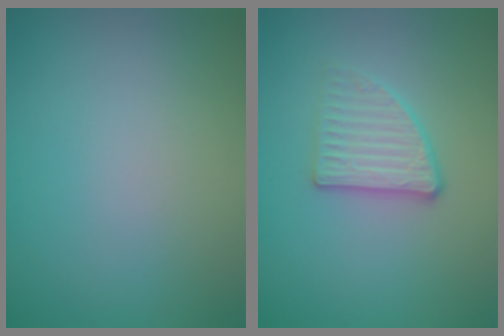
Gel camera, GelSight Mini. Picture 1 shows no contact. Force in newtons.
{"total": 2.8, "press": 2.5, "slide": 1.2}